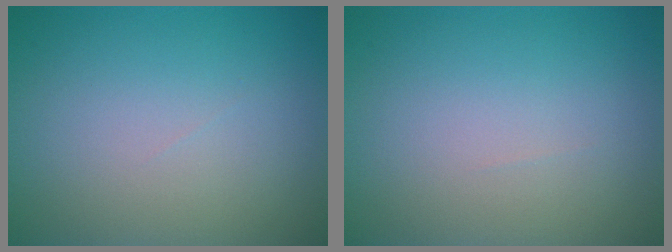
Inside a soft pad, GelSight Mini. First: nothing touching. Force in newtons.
{"total": 0.0}